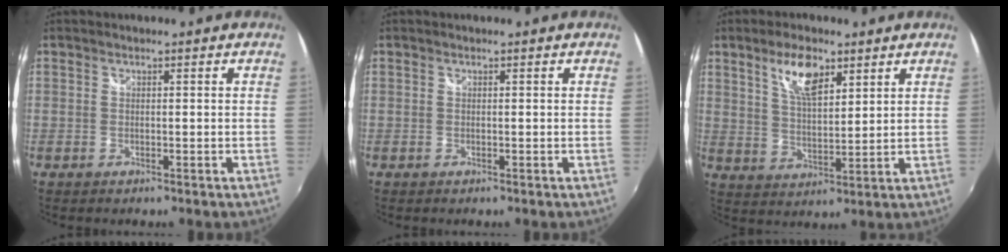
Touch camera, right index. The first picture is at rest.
{"total": 0.0}
{"total": 8.1, "force": [4.8, 3.2, 5.7], "torque": [-0.103, 0.008, 0.091]}